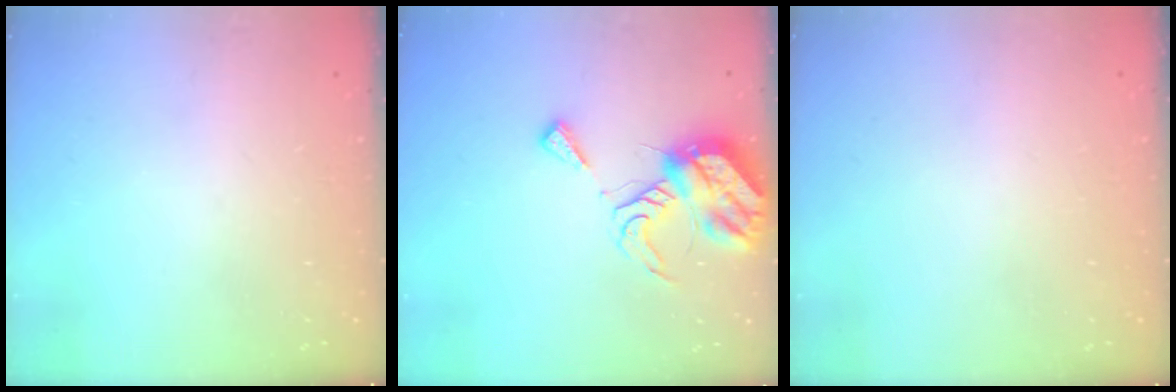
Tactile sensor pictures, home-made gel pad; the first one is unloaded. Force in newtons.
{"total": 10.9, "press": 10.9, "slide": 1.2}
{"total": 1.8, "press": 1.8, "slide": 0.1}